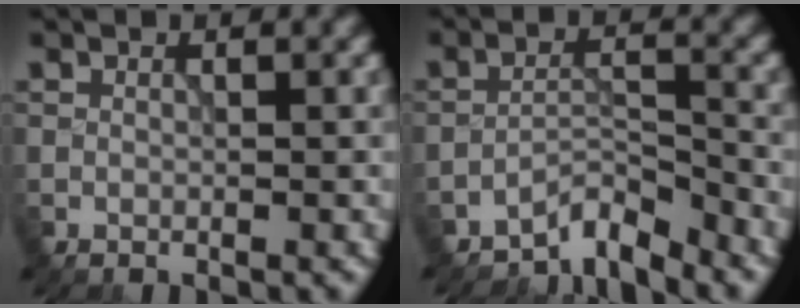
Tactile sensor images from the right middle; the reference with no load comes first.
{"total": 3.6, "force": [-3.4, 0.6, 1.1], "torque": [-0.014, 0.007, -0.069]}